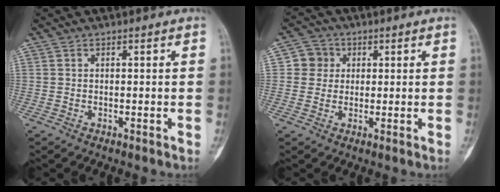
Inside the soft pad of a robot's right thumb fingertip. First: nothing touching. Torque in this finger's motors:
{"motor_torque": [-0.70, 0.60, 0.05, -0.26, -0.10]}